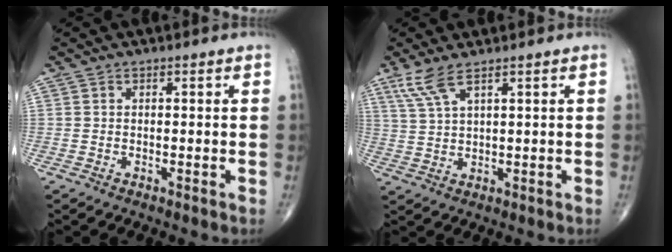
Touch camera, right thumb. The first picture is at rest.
{"total": 5.1, "force": [3.4, 1.0, 3.7], "torque": [-0.093, -0.004, 0.079]}